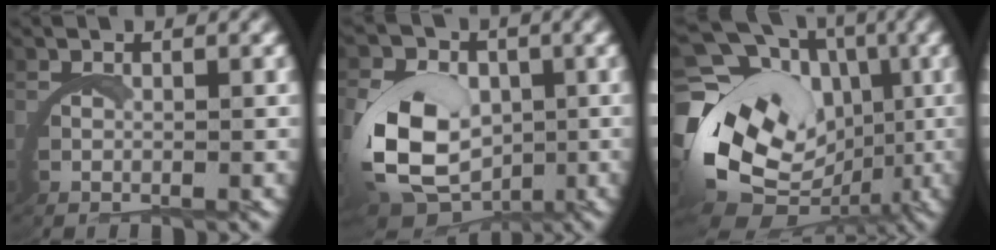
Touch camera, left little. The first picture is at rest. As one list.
[{"total": 9.0, "force": [-0.9, 6.9, 5.7], "torque": [-0.149, -0.039, -0.003]}, {"total": 16.3, "force": [-0.1, 12.8, 10.0], "torque": [-0.200, -0.037, 0.000]}]